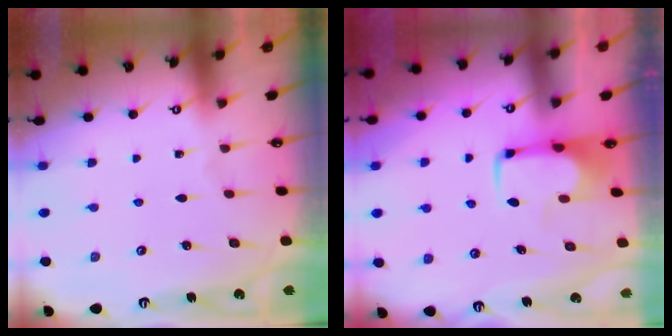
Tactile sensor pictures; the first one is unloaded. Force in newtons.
{"total": 2.0, "press": 2.0, "slide": 0.4}